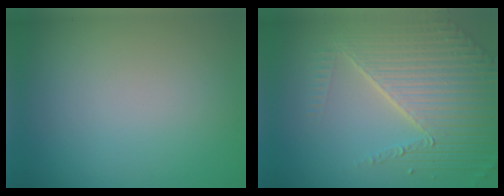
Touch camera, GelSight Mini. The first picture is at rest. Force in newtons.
{"total": 8.4, "press": 5.6, "slide": 6.3}